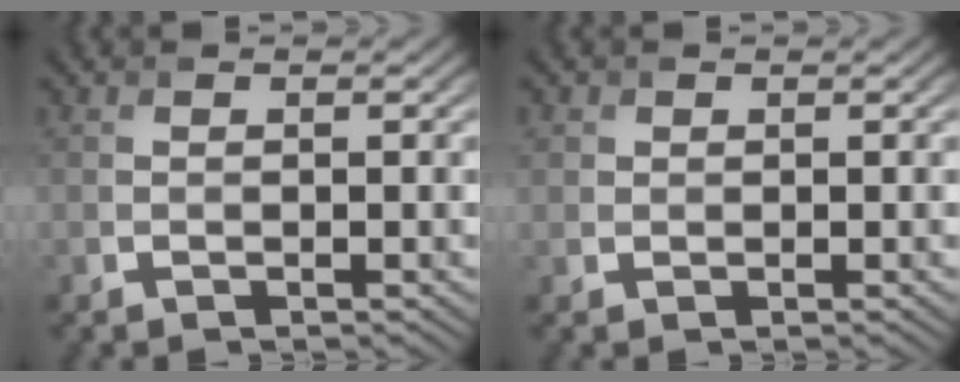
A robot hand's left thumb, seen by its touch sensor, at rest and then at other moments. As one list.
[{"total": 1.1, "force": [0.4, 1.0, 0.2], "torque": [-0.001, -0.003, 0.008]}]